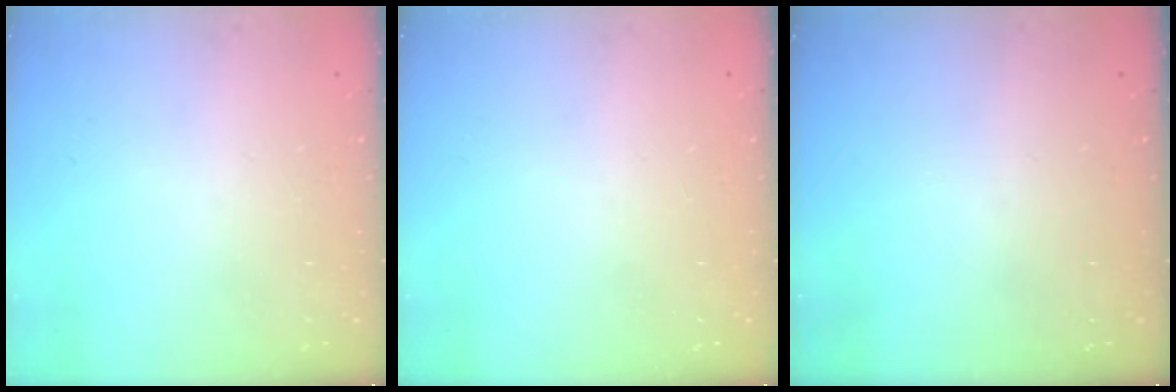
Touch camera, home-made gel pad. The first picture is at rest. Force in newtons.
{"total": 0.0}
{"total": 0.0}